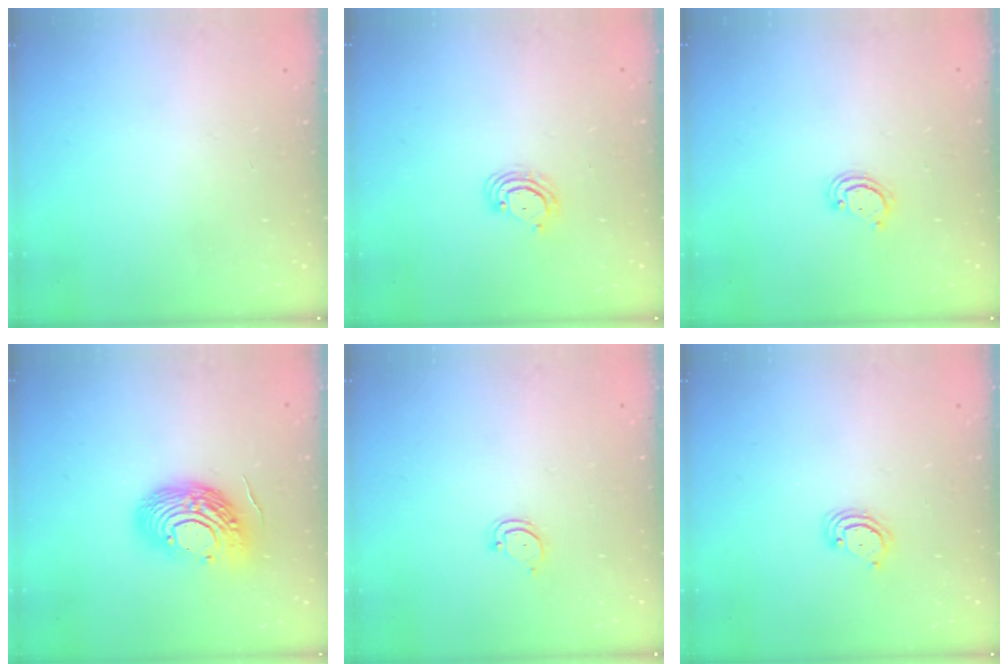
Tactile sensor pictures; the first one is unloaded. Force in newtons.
{"total": 5.5, "press": 5.5, "slide": 0.6}
{"total": 2.3, "press": 2.3, "slide": 0.3}
{"total": 13.9, "press": 13.8, "slide": 1.6}
{"total": 2.8, "press": 2.8, "slide": 0.2}
{"total": 2.9, "press": 2.9, "slide": 0.3}